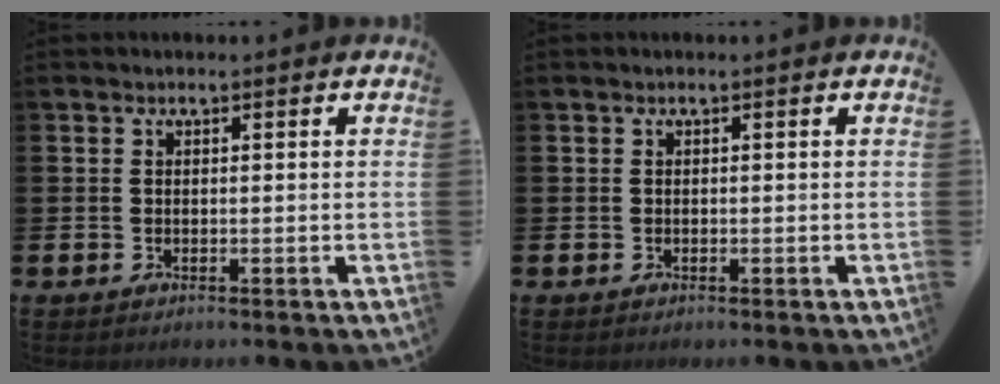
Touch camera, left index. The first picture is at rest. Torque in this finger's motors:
{"motor_torque": [-0.23, -0.01, -0.08, 0.01]}